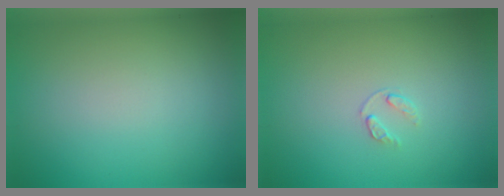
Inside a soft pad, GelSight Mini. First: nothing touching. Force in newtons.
{"total": 0.8, "press": 0.5, "slide": 0.6}